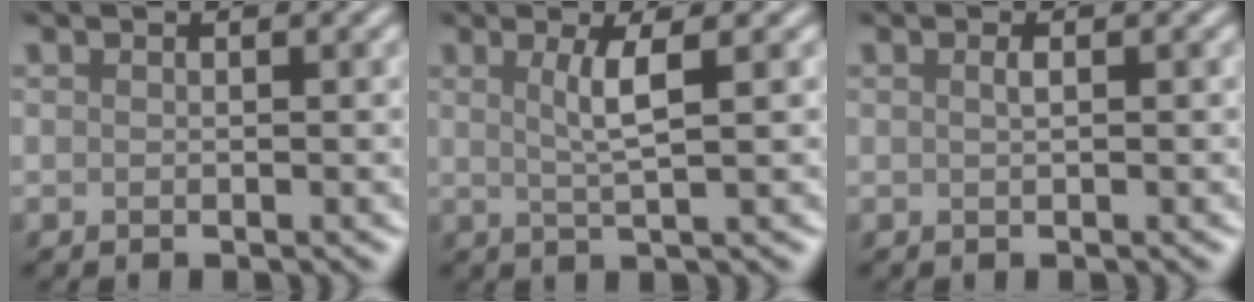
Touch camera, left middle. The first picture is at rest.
{"total": 3.1, "force": [0.8, 0.5, 2.9], "torque": [-0.051, 0.000, 0.016]}
{"total": 0.9, "force": [0.3, 0.3, 0.8], "torque": [-0.012, 0.005, 0.003]}